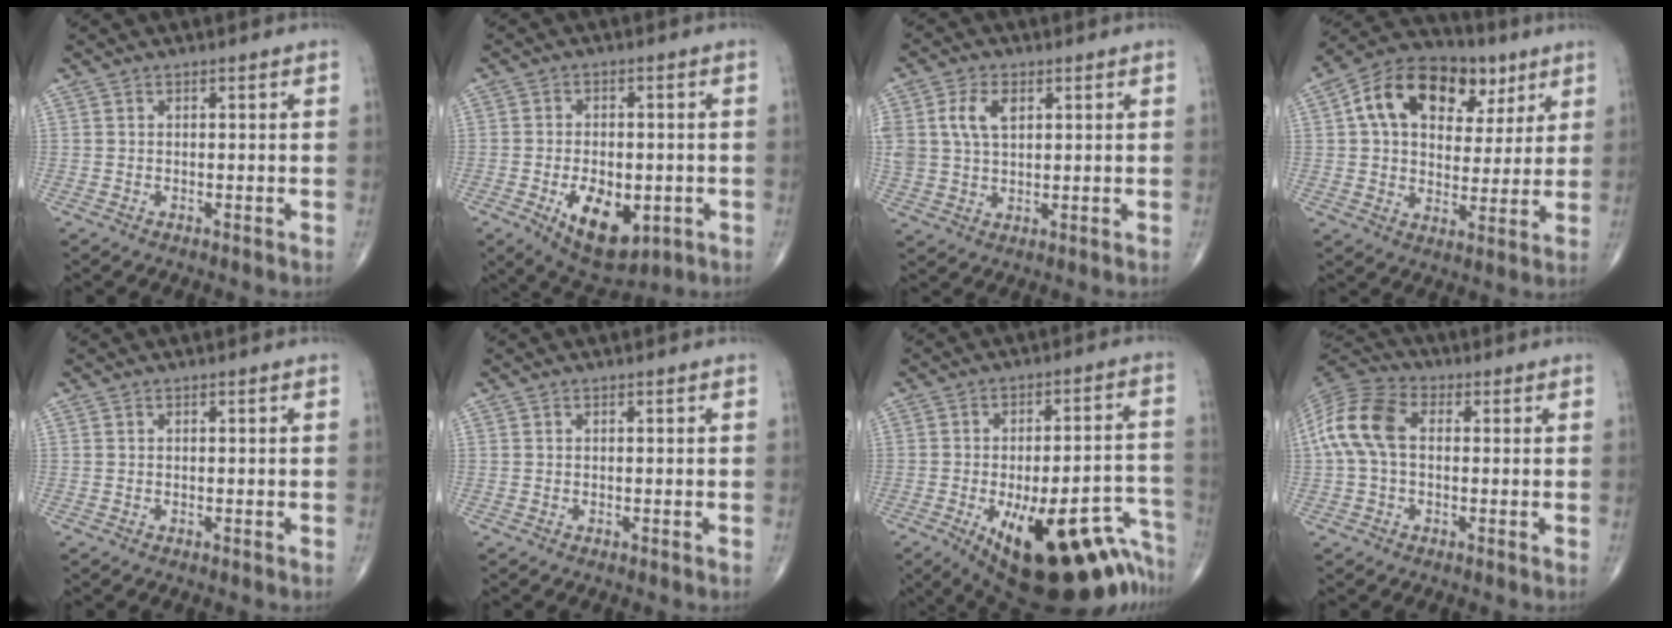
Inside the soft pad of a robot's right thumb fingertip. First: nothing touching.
{"total": 12.2, "force": [-3.8, 6.8, 9.5], "torque": [-0.126, 0.000, -0.044]}
{"total": 7.8, "force": [2.4, 4.9, 5.5], "torque": [-0.110, 0.000, 0.049]}
{"total": 19.4, "force": [7.3, 12.7, 12.7], "torque": [-0.175, 0.009, 0.112]}
{"total": 0.0}
{"total": 0.0}
{"total": 26.9, "force": [-15.5, 9.9, 19.5], "torque": [-0.185, 0.057, -0.201]}
{"total": 11.5, "force": [0.9, 7.4, 8.7], "torque": [-0.188, 0.031, 0.007]}